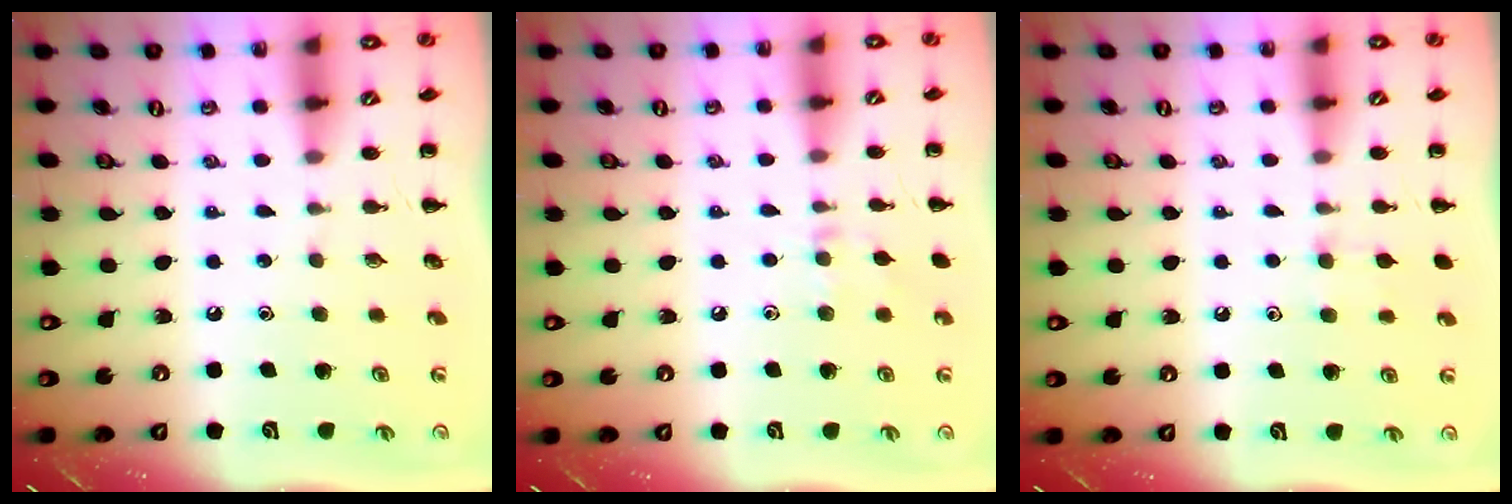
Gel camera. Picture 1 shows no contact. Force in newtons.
{"total": 6.5, "press": 6.4, "slide": 1.5}
{"total": 6.2, "press": 5.8, "slide": 2.2}